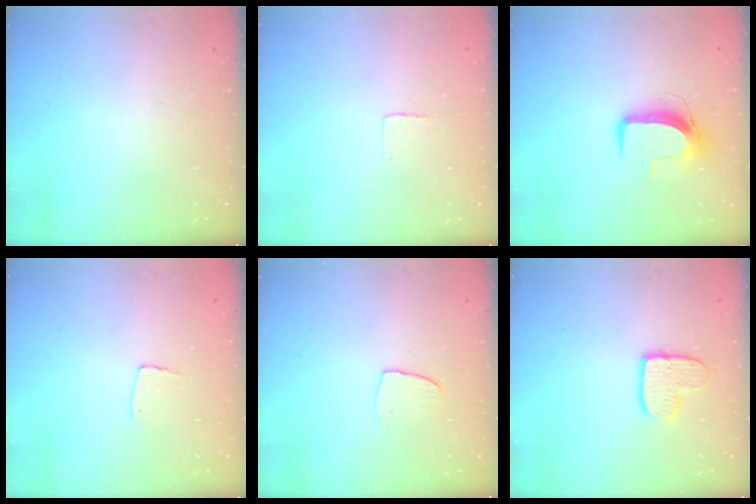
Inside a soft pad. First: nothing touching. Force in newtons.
{"total": 2.3, "press": 2.3, "slide": 0.1}
{"total": 9.7, "press": 9.7, "slide": 0.6}
{"total": 5.1, "press": 5.1, "slide": 0.4}
{"total": 4.2, "press": 4.2, "slide": 0.3}
{"total": 9.4, "press": 9.3, "slide": 0.7}